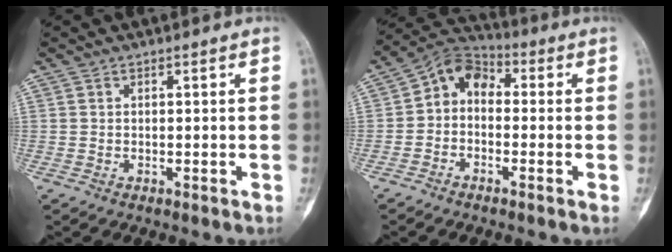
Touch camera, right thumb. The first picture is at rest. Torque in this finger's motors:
{"motor_torque": [0.37, 0.50, 0.33, -0.53, 0.13]}